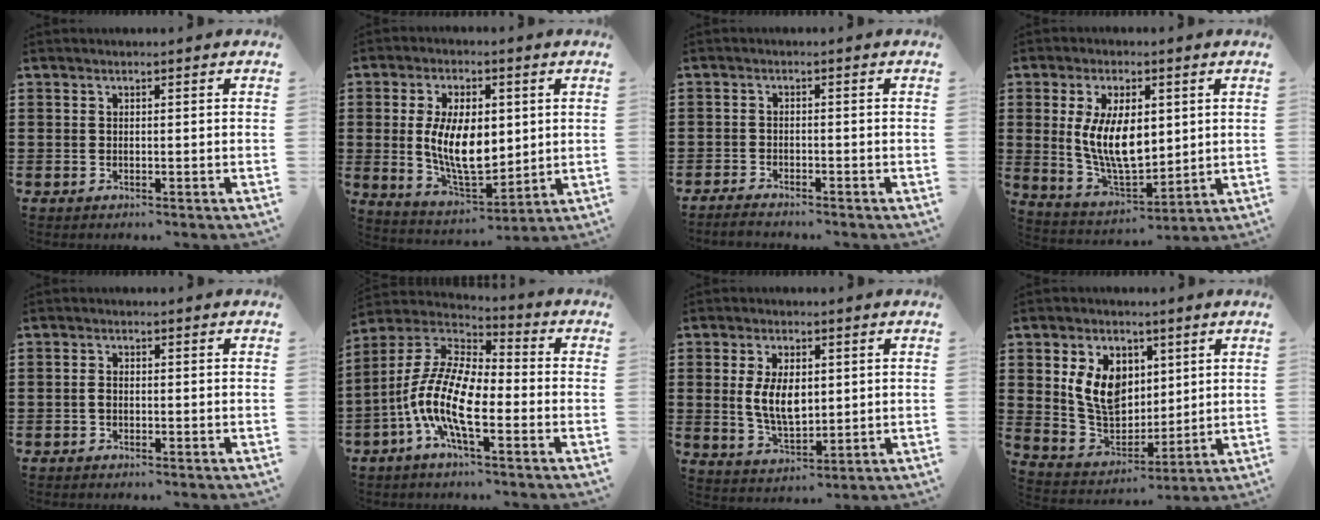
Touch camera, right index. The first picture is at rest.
{"total": 11.0, "force": [1.0, 5.8, 9.2], "torque": [-0.176, 0.002, 0.017]}
{"total": 1.6, "force": [-1.6, 0.1, -0.1], "torque": [-0.004, 0.004, -0.033]}
{"total": 10.5, "force": [1.5, 5.5, 8.8], "torque": [-0.188, -0.002, 0.024]}
{"total": 1.0, "force": [-0.4, 0.5, 0.7], "torque": [-0.016, -0.001, -0.008]}
{"total": 12.6, "force": [-4.2, 4.6, 11.0], "torque": [-0.270, -0.019, -0.092]}
{"total": 7.2, "force": [0.8, 3.9, 6.0], "torque": [-0.117, 0.007, 0.012]}
{"total": 9.3, "force": [3.0, 6.8, 5.5], "torque": [-0.135, 0.010, 0.055]}